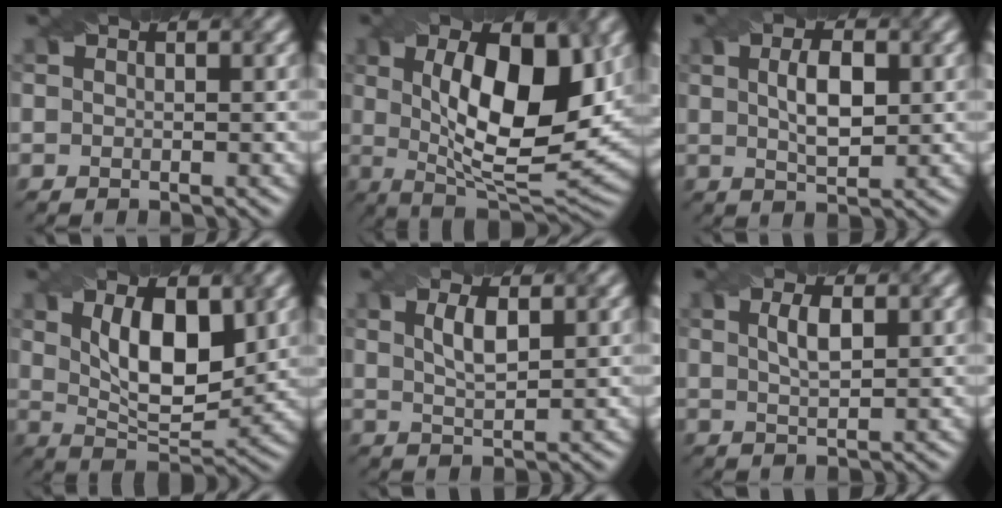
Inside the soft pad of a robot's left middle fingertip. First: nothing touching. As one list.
[{"total": 12.3, "force": [1.9, 5.0, 11.1], "torque": [-0.165, 0.001, 0.032]}, {"total": 3.8, "force": [0.5, 1.6, 3.4], "torque": [-0.069, 0.003, 0.013]}, {"total": 7.8, "force": [2.1, 3.6, 6.7], "torque": [-0.118, 0.000, 0.038]}, {"total": 2.5, "force": [0.8, 0.8, 2.2], "torque": [-0.046, 0.002, 0.020]}, {"total": 2.3, "force": [0.6, 0.8, 2.0], "torque": [-0.040, 0.005, 0.015]}]